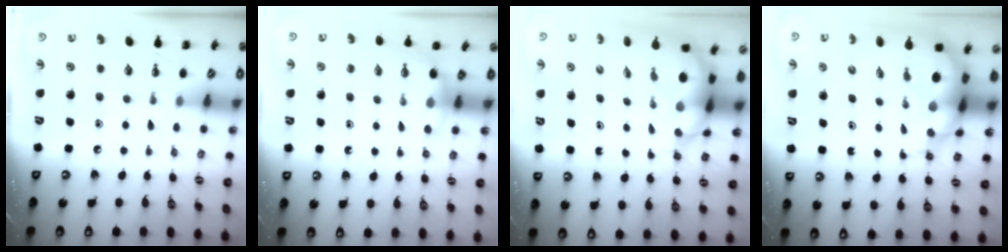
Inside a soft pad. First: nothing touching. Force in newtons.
{"total": 3.2, "press": 3.1, "slide": 0.8}
{"total": 5.6, "press": 5.4, "slide": 1.3}
{"total": 8.3, "press": 8.1, "slide": 2.0}